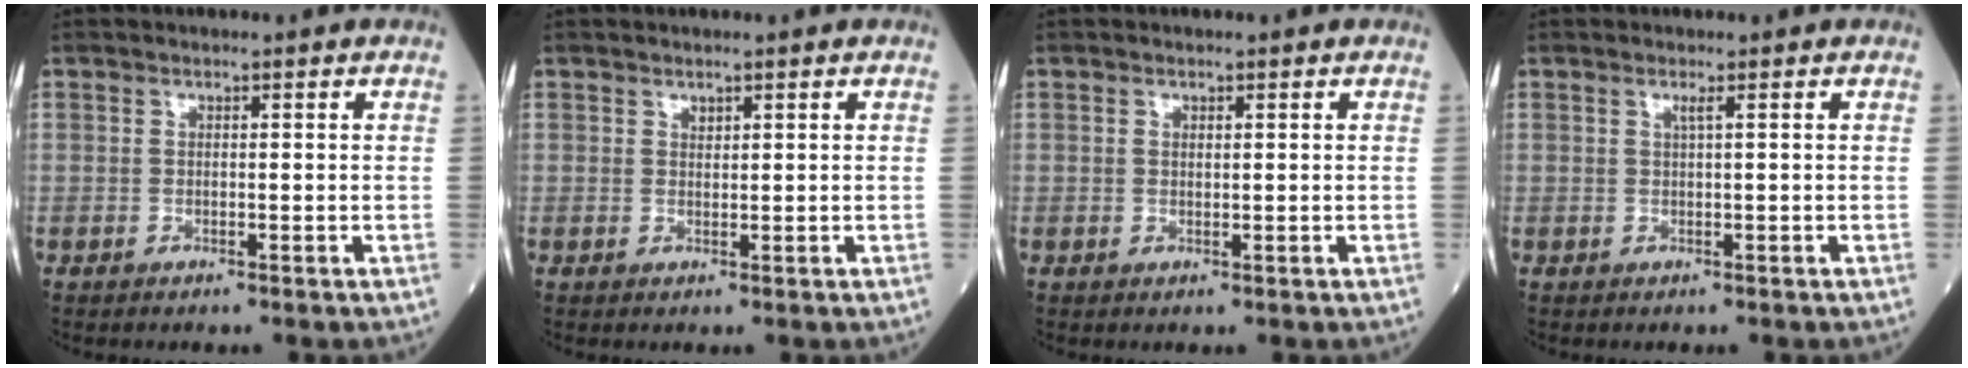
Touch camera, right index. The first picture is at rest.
{"total": 0.6, "force": [0.5, 0.3, 0.2], "torque": [-0.008, -0.003, 0.008]}
{"total": 0.6, "force": [0.3, 0.4, 0.4], "torque": [-0.007, -0.001, 0.004]}
{"total": 0.7, "force": [0.3, -0.3, 0.6], "torque": [-0.022, -0.002, 0.009]}